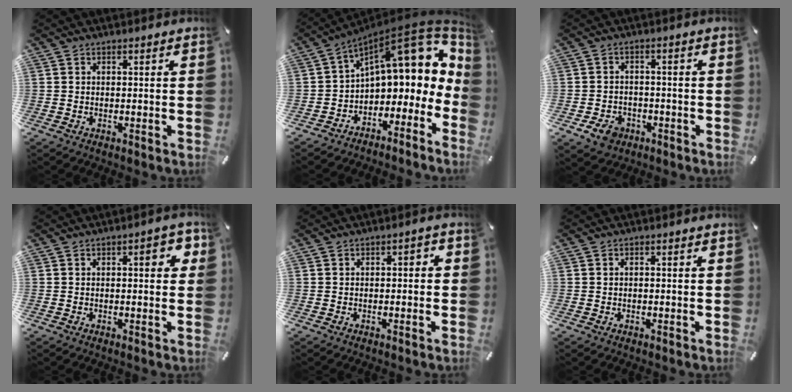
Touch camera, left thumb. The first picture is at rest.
{"total": 15.6, "force": [7.7, 8.5, 10.6], "torque": [-0.125, -0.068, 0.128]}
{"total": 5.2, "force": [-2.8, 3.9, 1.9], "torque": [-0.046, 0.012, -0.055]}
{"total": 4.9, "force": [1.2, 2.1, 4.3], "torque": [-0.045, -0.004, 0.010]}
{"total": 1.6, "force": [-0.6, 1.0, 1.1], "torque": [-0.020, 0.009, -0.014]}
{"total": 0.6, "force": [0.0, 0.4, 0.5], "torque": [-0.010, 0.001, -0.001]}